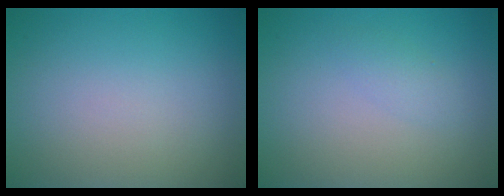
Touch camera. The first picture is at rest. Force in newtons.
{"total": 1.2, "press": 1.2, "slide": 0.0}